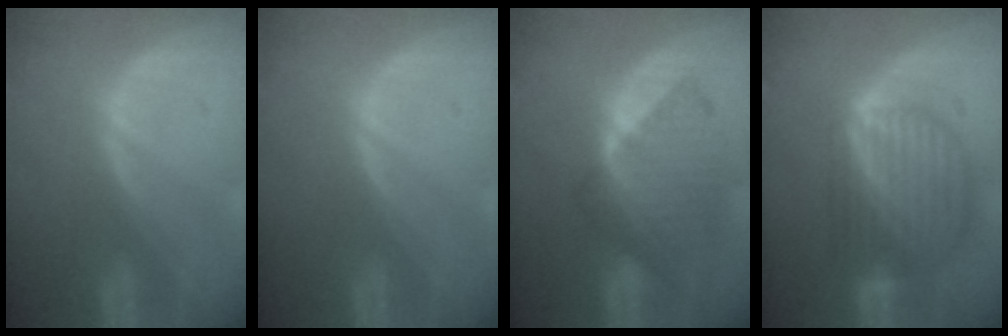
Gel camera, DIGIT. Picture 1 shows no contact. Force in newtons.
{"total": 0.0}
{"total": 8.6, "press": 8.2, "slide": 2.6}
{"total": 9.4, "press": 8.0, "slide": 5.0}